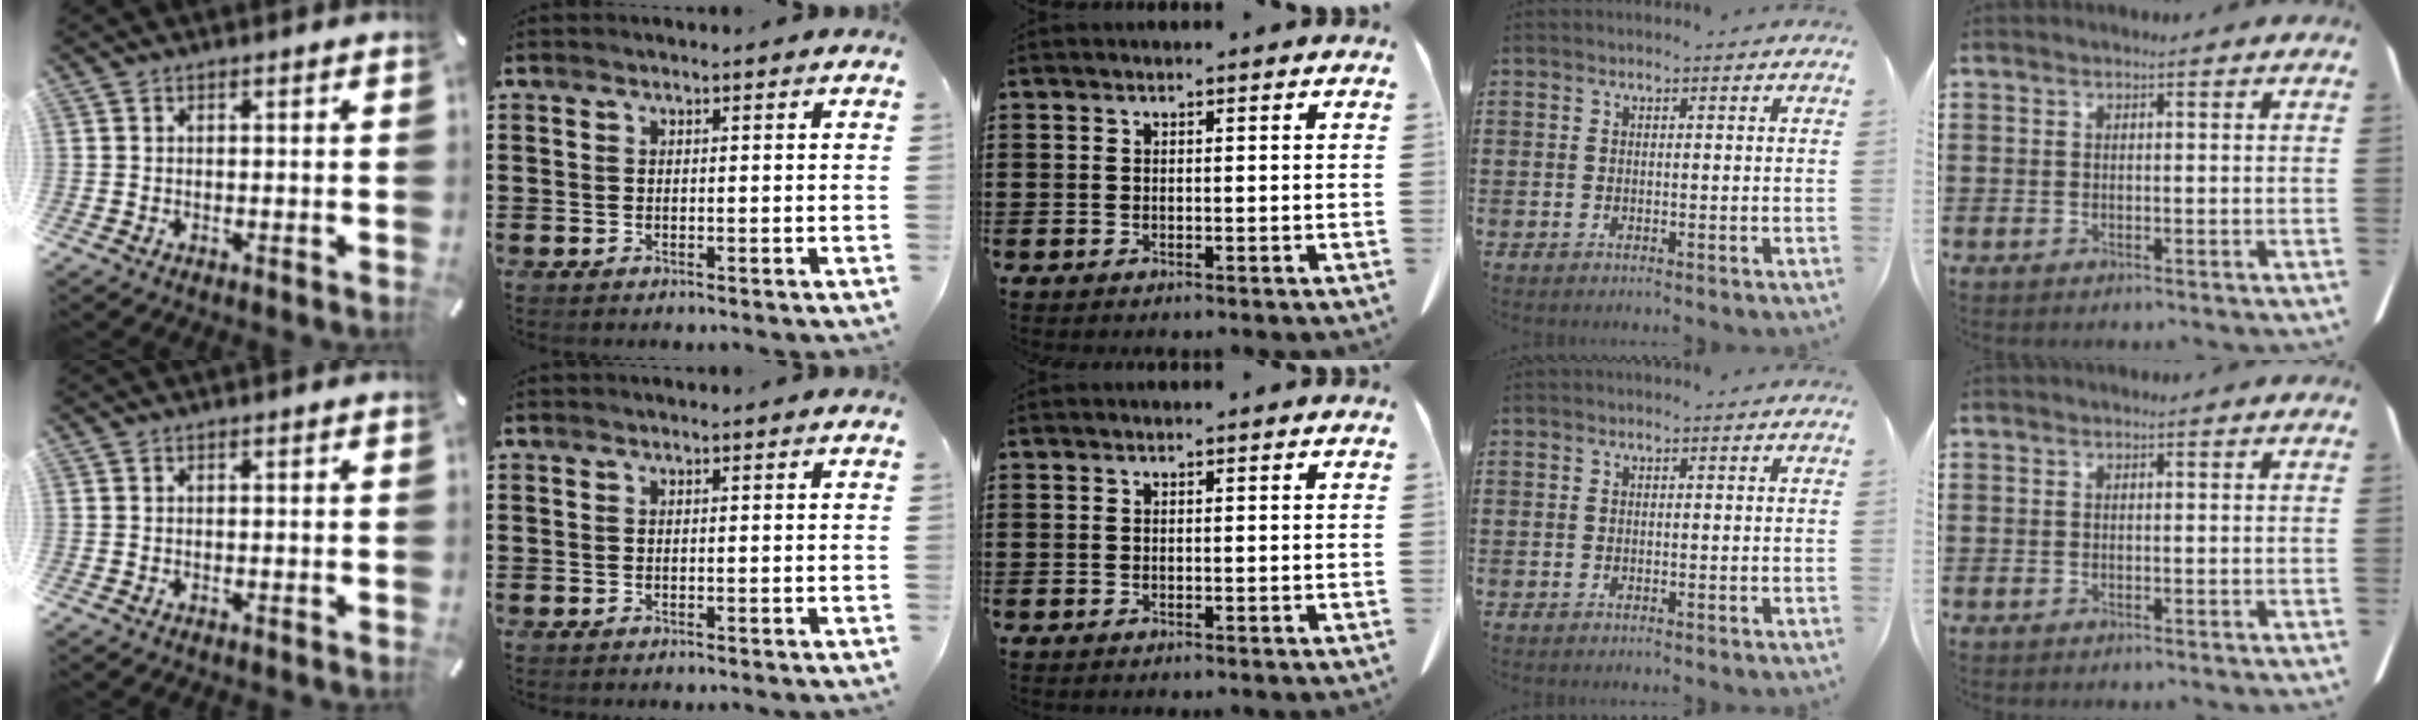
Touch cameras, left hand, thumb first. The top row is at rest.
{}